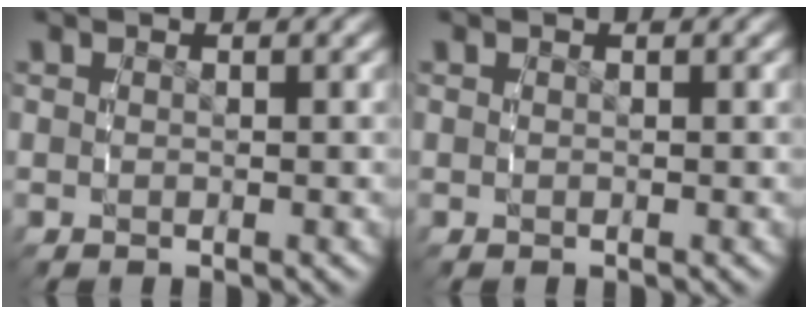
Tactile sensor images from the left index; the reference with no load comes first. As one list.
[{"total": 0.0}]